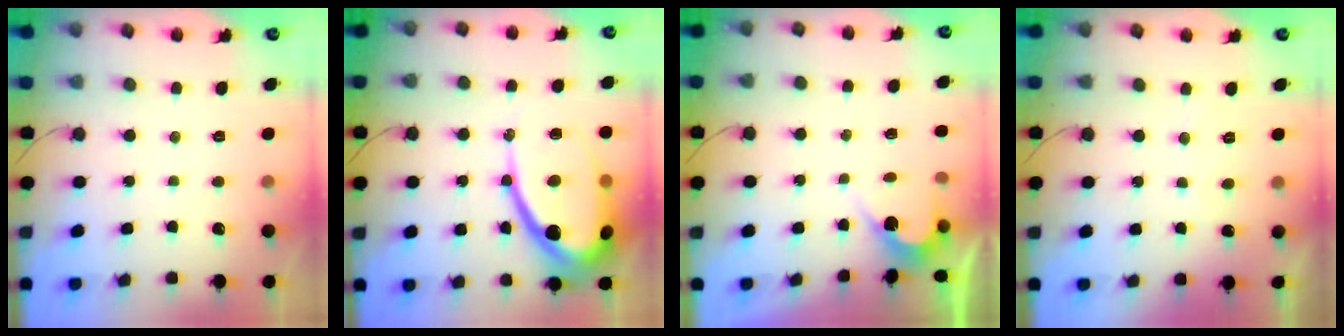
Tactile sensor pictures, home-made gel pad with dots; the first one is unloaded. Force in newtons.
{"total": 18.7, "press": 18.6, "slide": 1.5}
{"total": 5.1, "press": 5.1, "slide": 0.2}
{"total": 3.8, "press": 3.8, "slide": 0.2}